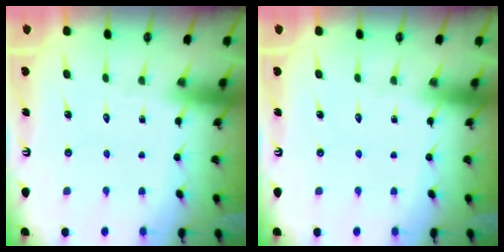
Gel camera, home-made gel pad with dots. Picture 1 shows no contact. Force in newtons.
{"total": 0.0}